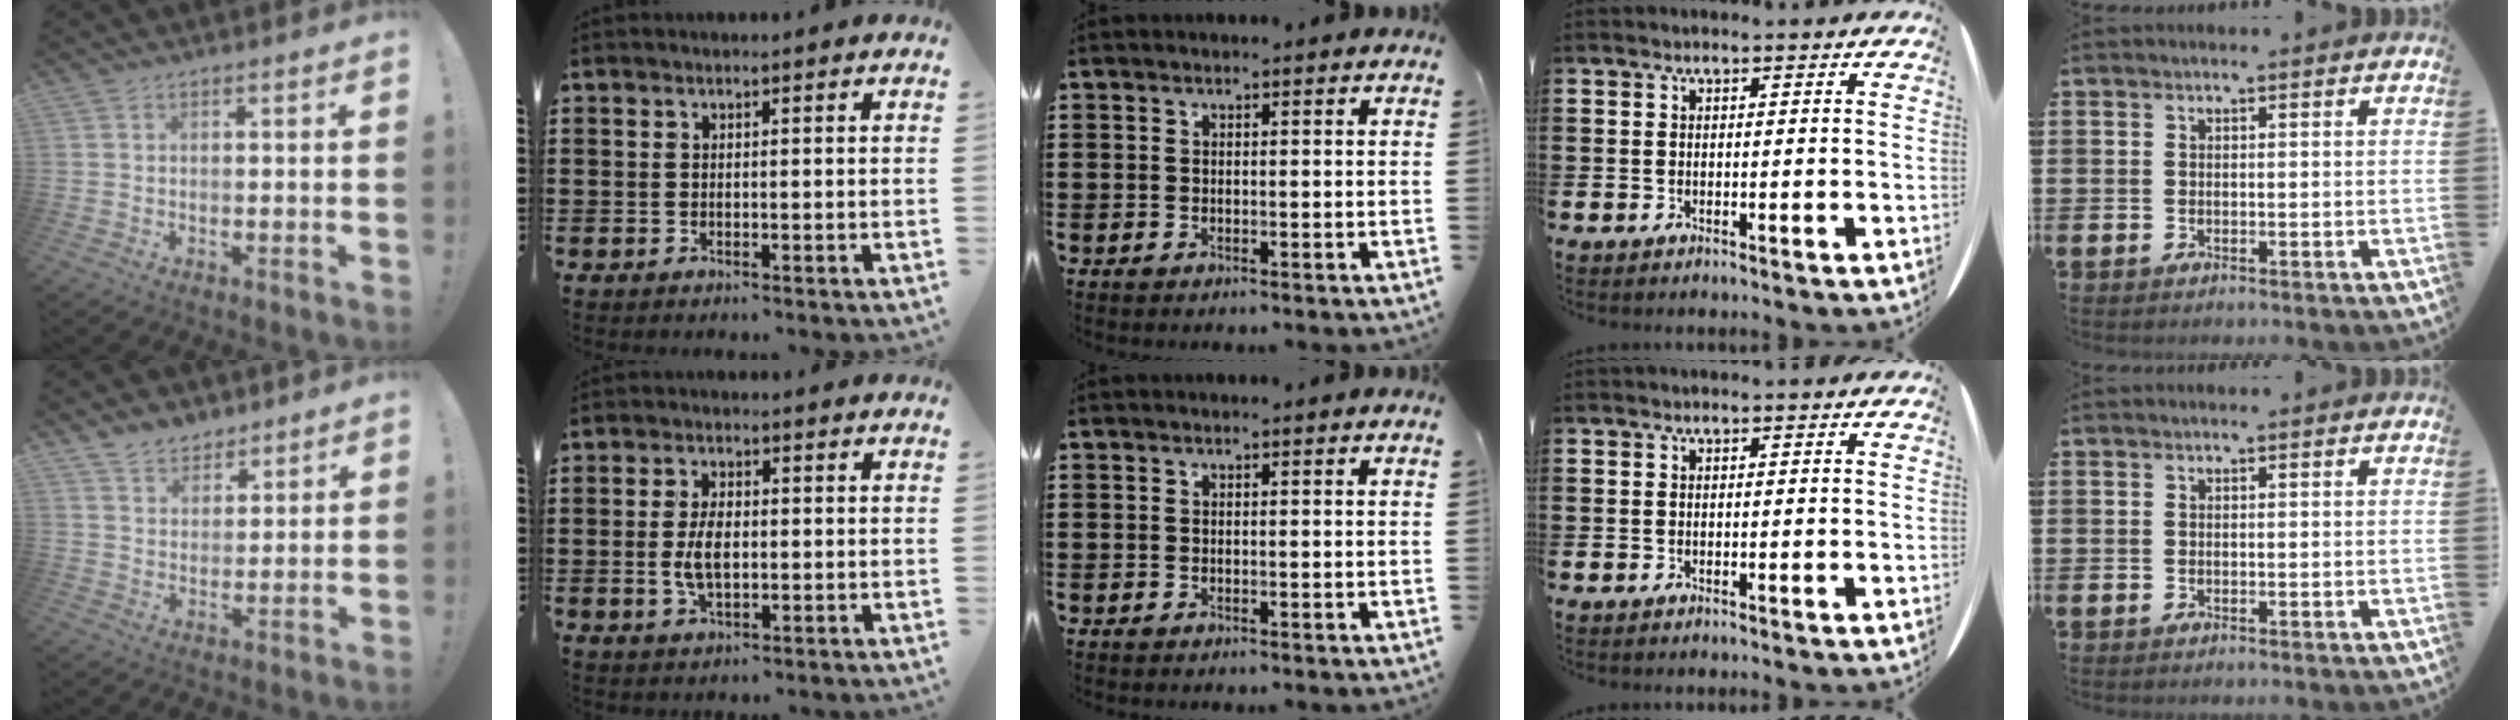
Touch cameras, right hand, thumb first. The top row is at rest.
{"thumb": {"total": 6.8, "force": [5.7, 3.7, 0.7], "torque": [-0.023, -0.037, 0.111]}, "index": {"total": 5.0, "force": [-0.4, 2.5, 4.3], "torque": [-0.094, 0.002, -0.010]}}